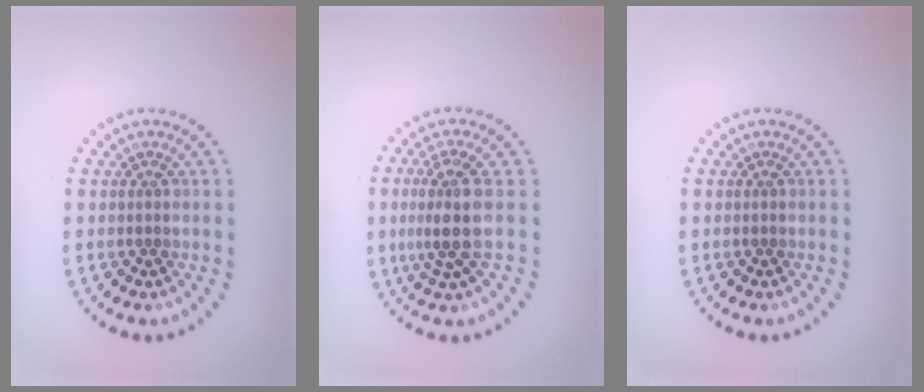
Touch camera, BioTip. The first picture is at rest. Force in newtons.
{"total": 3.7, "press": 2.8, "slide": 2.3}
{"total": 0.0}